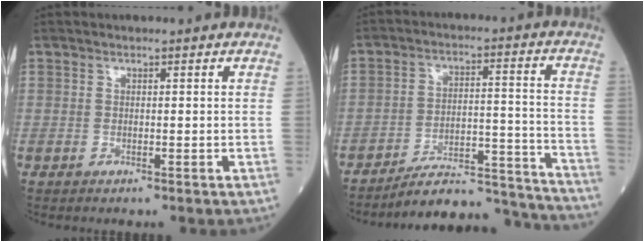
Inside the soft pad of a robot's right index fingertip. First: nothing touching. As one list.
[{"total": 15.3, "force": [-15.1, 1.4, 2.2], "torque": [-0.007, 0.050, -0.217]}]